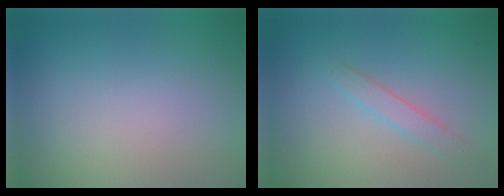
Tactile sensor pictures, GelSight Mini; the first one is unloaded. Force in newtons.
{"total": 1.6, "press": 1.6, "slide": 0.1}